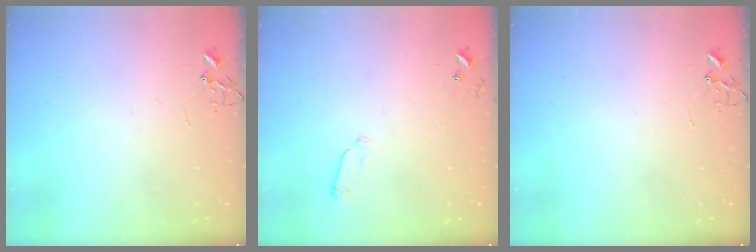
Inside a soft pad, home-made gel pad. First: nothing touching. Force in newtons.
{"total": 4.6, "press": 4.5, "slide": 0.9}
{"total": 0.0}